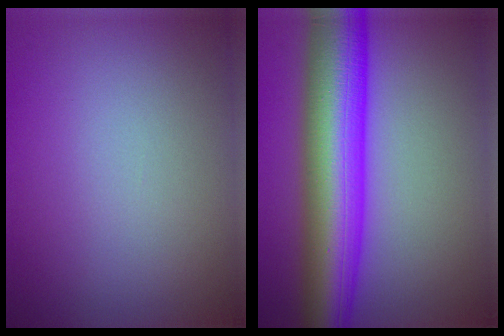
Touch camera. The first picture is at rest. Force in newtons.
{"total": 11.6, "press": 11.6, "slide": 0.1}